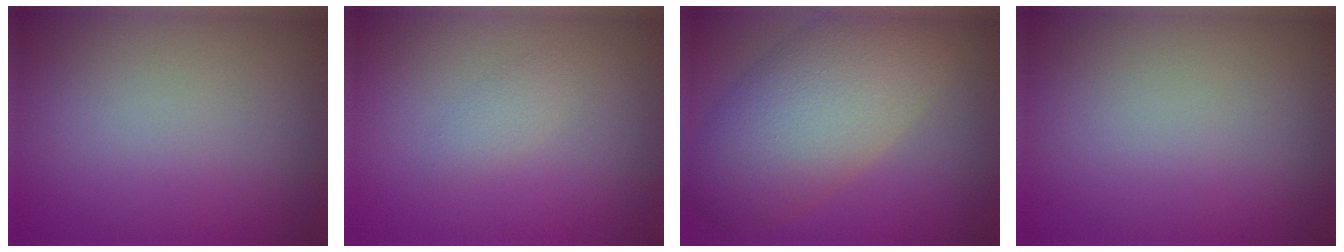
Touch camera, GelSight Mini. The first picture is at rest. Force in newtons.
{"total": 1.1, "press": 1.1, "slide": 0.1}
{"total": 10.1, "press": 10.0, "slide": 0.9}
{"total": 0.0}